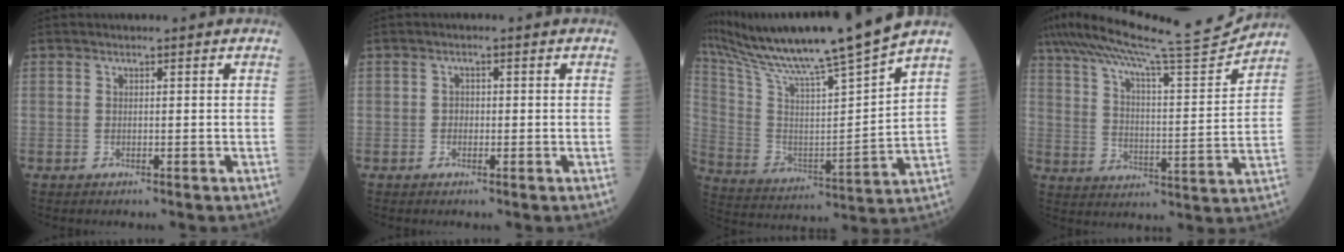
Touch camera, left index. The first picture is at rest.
{"total": 1.1, "force": [-0.2, 0.8, 0.6], "torque": [-0.008, 0.003, -0.005]}
{"total": 21.1, "force": [18.1, -2.0, 10.6], "torque": [-0.198, -0.030, 0.308]}
{"total": 17.8, "force": [16.4, -1.2, 6.8], "torque": [-0.123, -0.029, 0.249]}